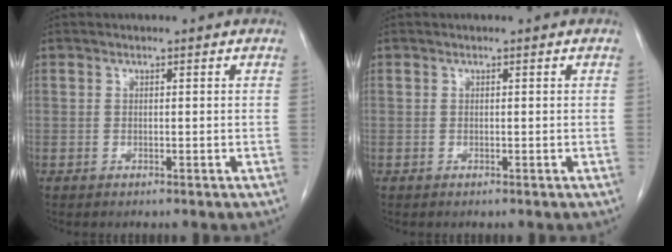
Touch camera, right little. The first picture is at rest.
{"total": 0.0}